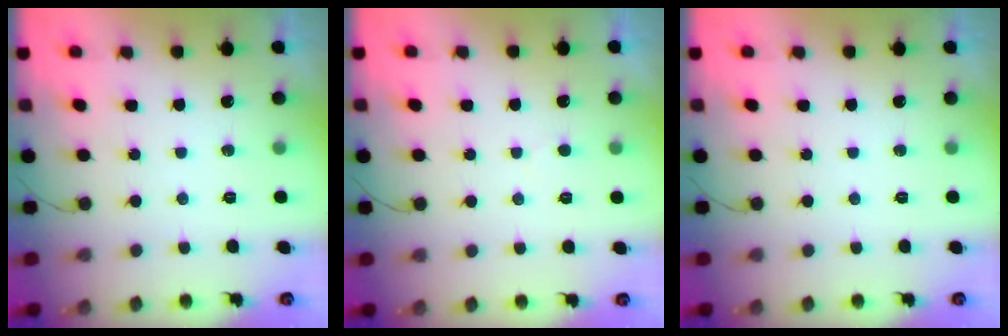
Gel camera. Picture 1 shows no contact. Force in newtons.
{"total": 3.5, "press": 3.5, "slide": 0.3}
{"total": 0.0}